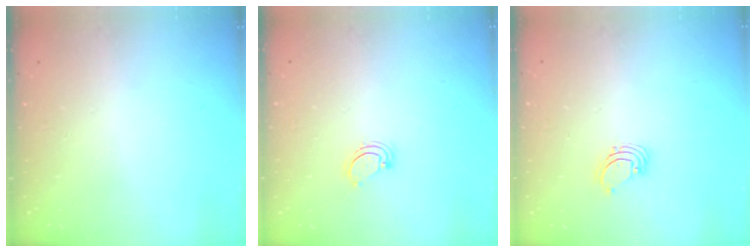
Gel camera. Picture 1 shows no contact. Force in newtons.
{"total": 3.0, "press": 3.0, "slide": 0.4}
{"total": 1.4, "press": 1.4, "slide": 0.1}